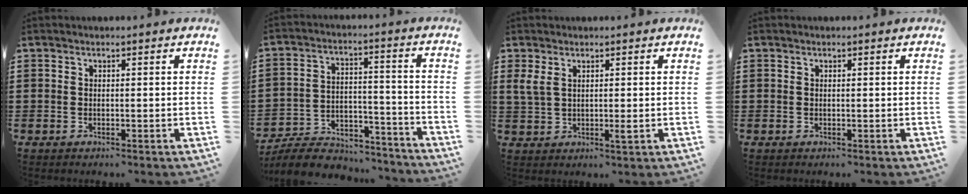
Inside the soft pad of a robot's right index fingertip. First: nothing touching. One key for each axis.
{"total": 7.6, "fx": -7.2, "fy": 1.9, "fz": 1.8, "tx": -0.034, "ty": 0.020, "tz": -0.139}
{"total": 3.5, "fx": 0.8, "fy": 1.3, "fz": 3.1, "tx": -0.085, "ty": -0.008, "tz": 0.008}
{"total": 0.0}